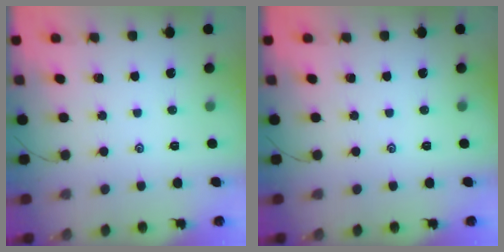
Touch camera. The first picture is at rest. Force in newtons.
{"total": 0.0}